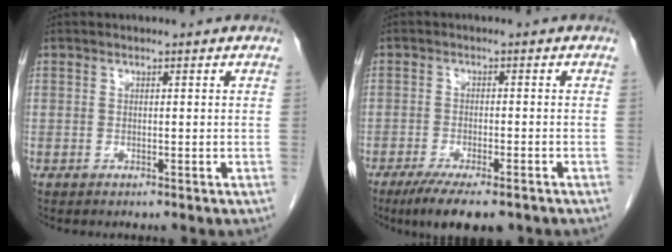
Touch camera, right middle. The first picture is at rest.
{"total": 9.2, "force": [-6.8, 2.0, 5.8], "torque": [-0.087, -0.017, -0.103]}